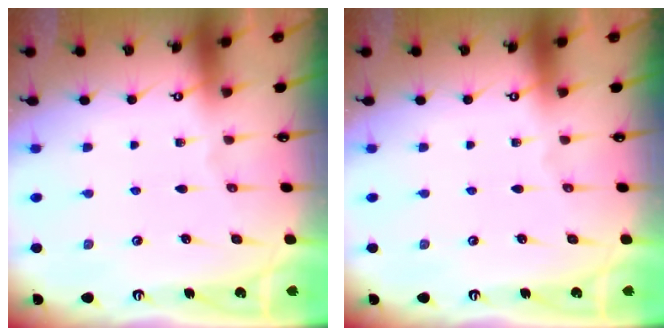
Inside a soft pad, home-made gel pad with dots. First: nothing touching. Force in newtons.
{"total": 0.0}